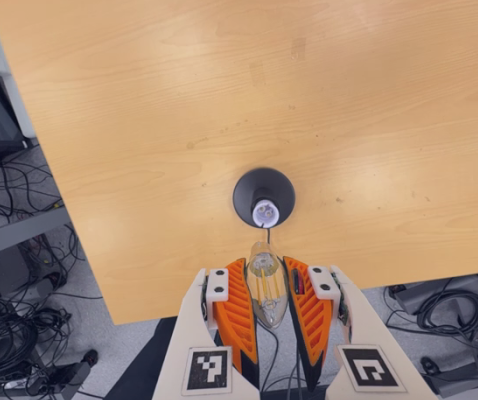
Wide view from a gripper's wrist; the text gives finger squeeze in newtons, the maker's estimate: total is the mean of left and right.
{"total": 20.6, "left": 23.3, "right": 18.0}